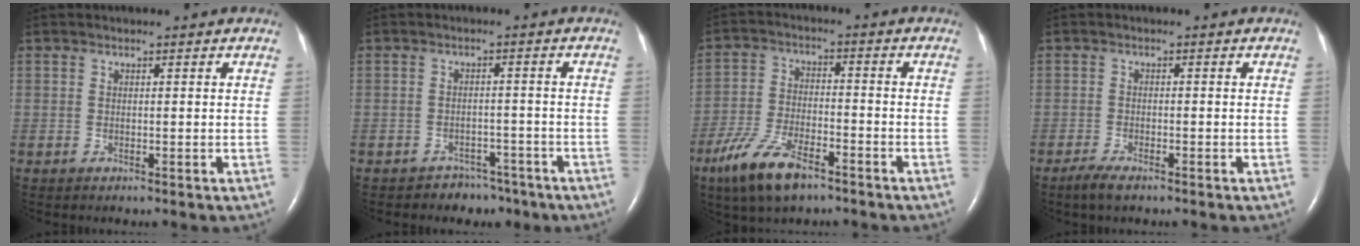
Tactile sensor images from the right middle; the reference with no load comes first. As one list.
[{"total": 4.6, "force": [-3.5, 3.0, -0.2], "torque": [0.006, 0.015, -0.046]}, {"total": 10.2, "force": [-6.7, 3.3, 6.9], "torque": [-0.149, -0.015, -0.124]}, {"total": 2.7, "force": [-2.0, 0.6, 1.7], "torque": [-0.046, -0.007, -0.039]}]